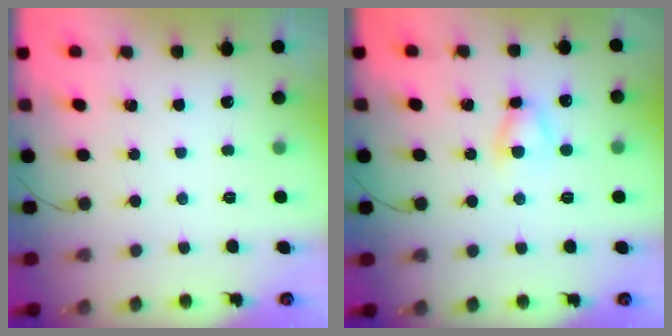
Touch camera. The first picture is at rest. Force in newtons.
{"total": 4.6, "press": 4.6, "slide": 0.6}